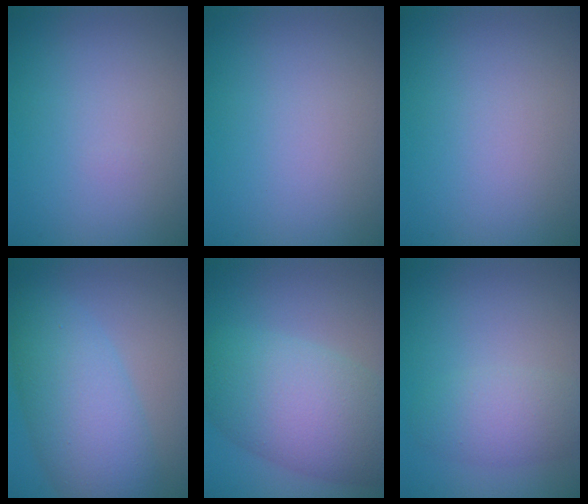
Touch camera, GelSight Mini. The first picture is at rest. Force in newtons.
{"total": 0.0}
{"total": 0.0}
{"total": 7.5, "press": 7.5, "slide": 0.2}
{"total": 9.4, "press": 9.4, "slide": 0.3}
{"total": 3.4, "press": 3.4, "slide": 0.3}